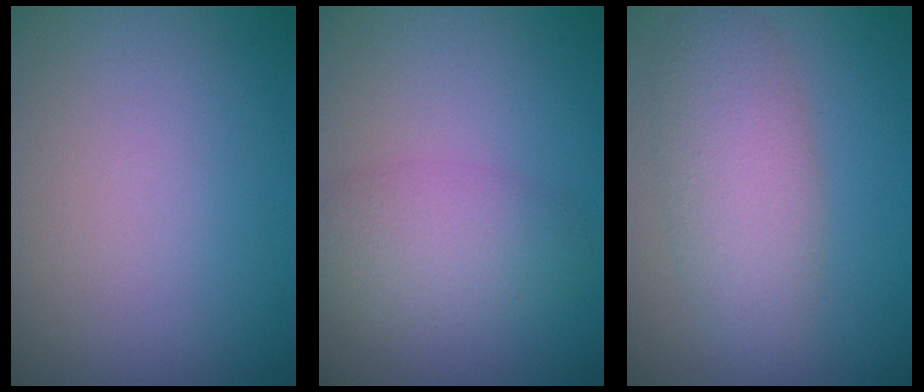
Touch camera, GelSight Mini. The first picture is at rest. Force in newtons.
{"total": 3.6, "press": 3.6, "slide": 0.2}
{"total": 4.8, "press": 4.8, "slide": 0.4}